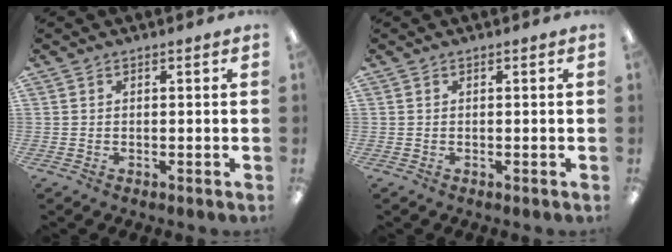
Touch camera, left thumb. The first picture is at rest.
{"total": 0.0}